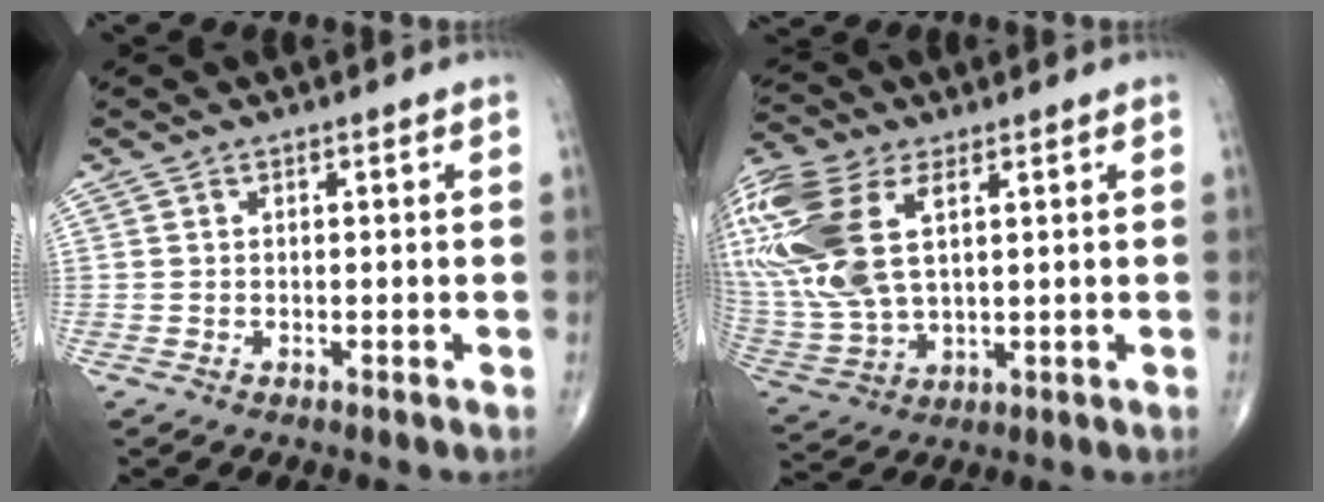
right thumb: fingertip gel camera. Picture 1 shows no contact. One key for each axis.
{"total": 22.4, "fx": 7.0, "fy": 12.2, "fz": 17.4, "tx": -0.432, "ty": 0.000, "tz": 0.137}